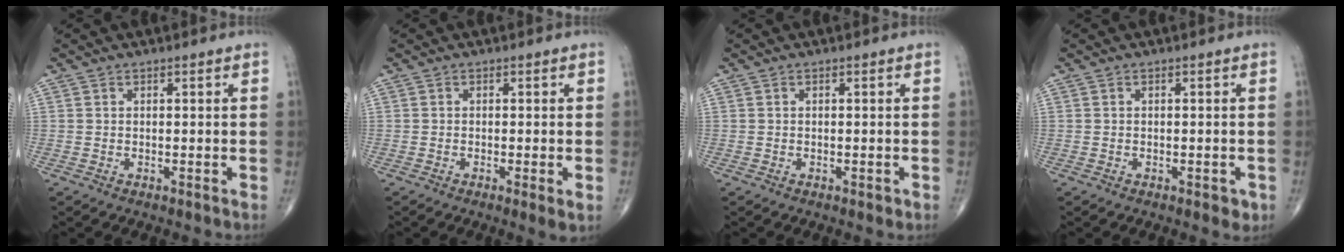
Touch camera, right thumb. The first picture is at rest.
{"total": 2.3, "force": [-0.6, 0.3, 2.2], "torque": [-0.042, -0.010, -0.013]}
{"total": 0.8, "force": [-0.3, 0.4, 0.6], "torque": [-0.007, -0.001, -0.004]}
{"total": 1.9, "force": [-0.8, 0.9, 1.4], "torque": [-0.012, 0.000, -0.008]}